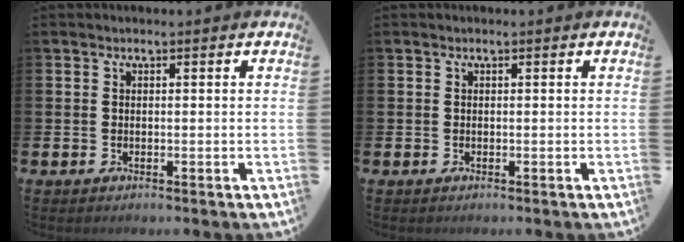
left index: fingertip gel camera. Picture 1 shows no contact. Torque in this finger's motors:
{"motor_torque": [-0.02, 0.02, 0.00, 0.00]}